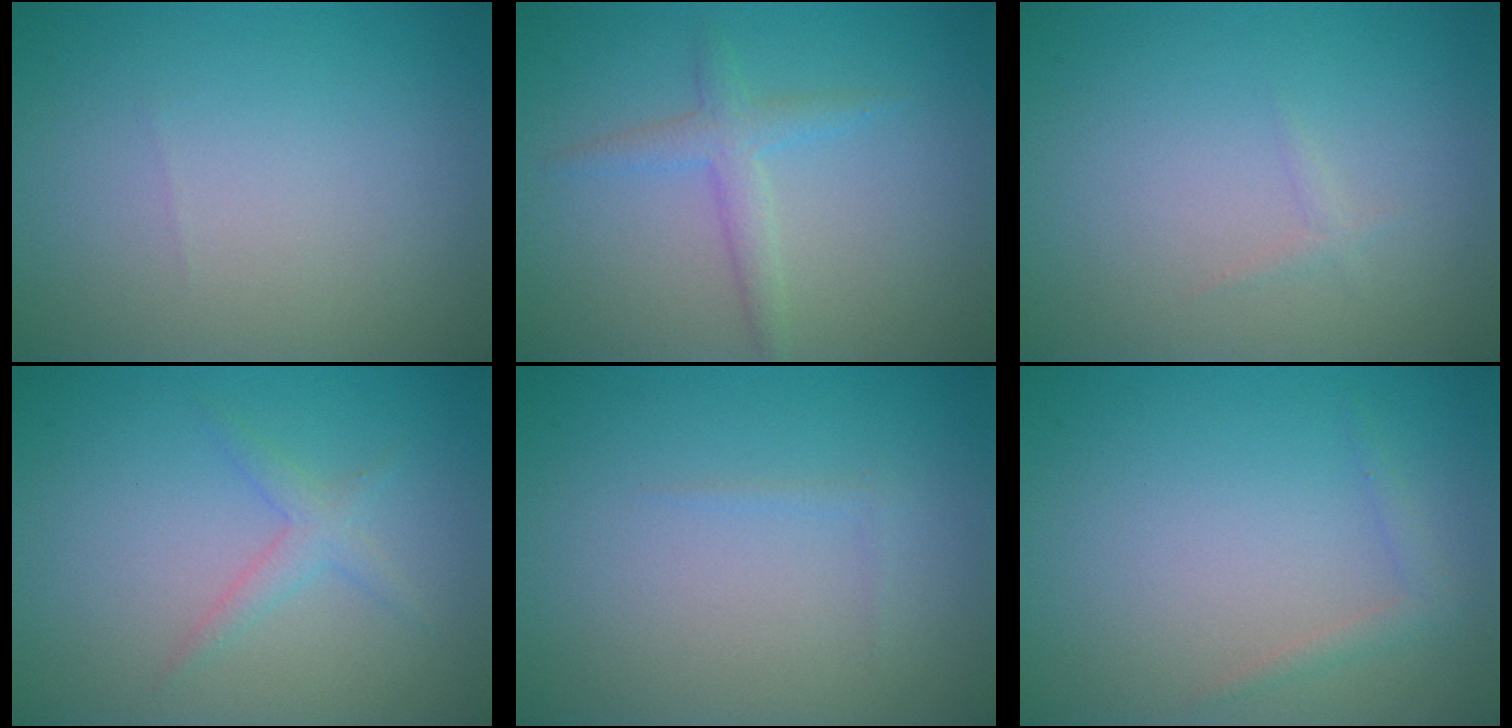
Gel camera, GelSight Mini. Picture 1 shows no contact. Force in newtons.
{"total": 2.2, "press": 2.2, "slide": 0.1}
{"total": 0.5, "press": 0.5, "slide": 0.0}
{"total": 1.6, "press": 1.6, "slide": 0.1}
{"total": 0.5, "press": 0.5, "slide": 0.1}
{"total": 1.1, "press": 1.1, "slide": 0.1}